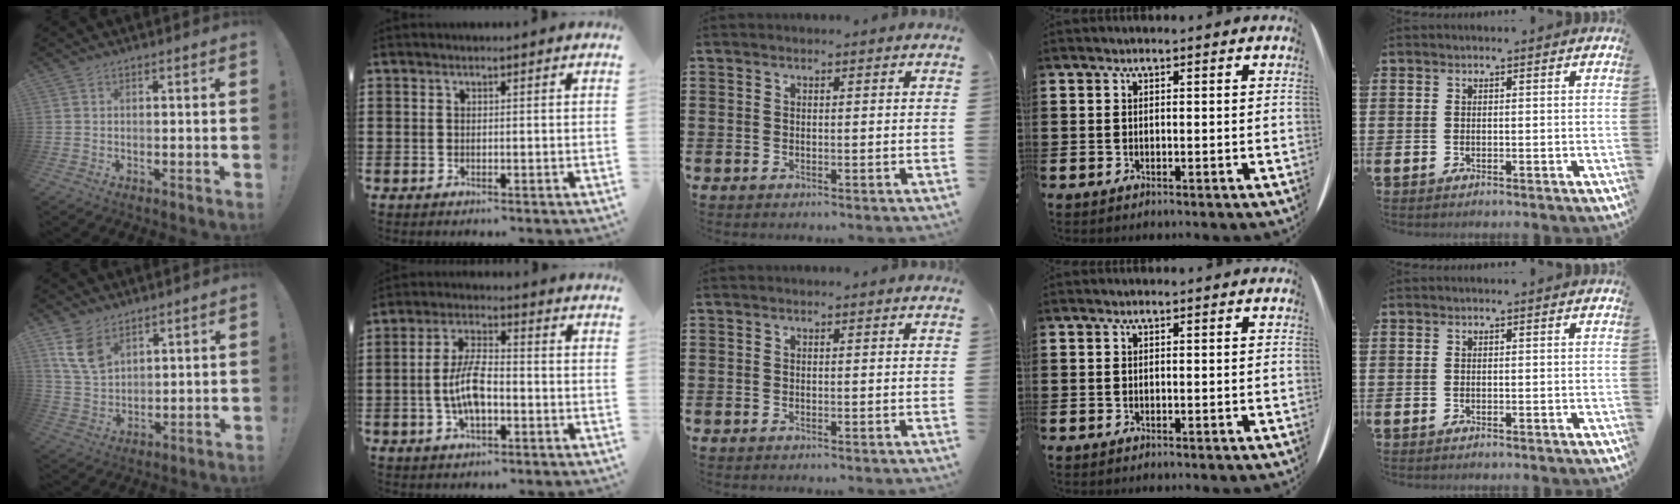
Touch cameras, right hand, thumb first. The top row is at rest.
{"thumb": {"total": 9.4, "force": [5.8, 5.7, 4.7], "torque": [-0.087, -0.022, 0.117]}, "index": {"total": 7.5, "force": [-1.6, 3.2, 6.6], "torque": [-0.148, -0.001, -0.037]}}